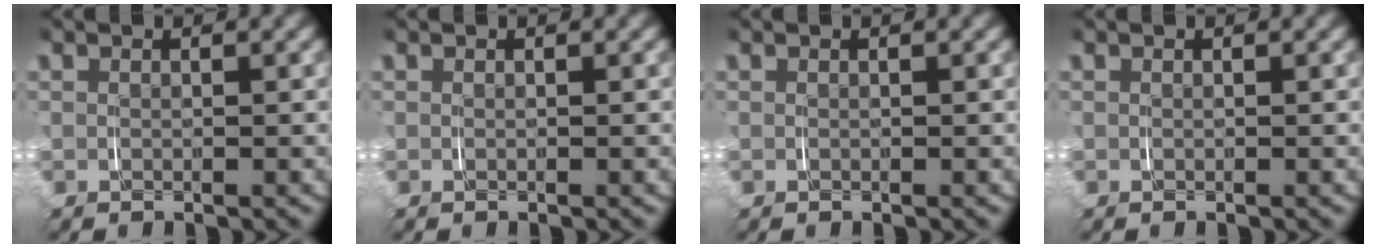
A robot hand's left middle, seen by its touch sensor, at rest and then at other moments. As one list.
[{"total": 0.0}, {"total": 0.0}, {"total": 0.0}]